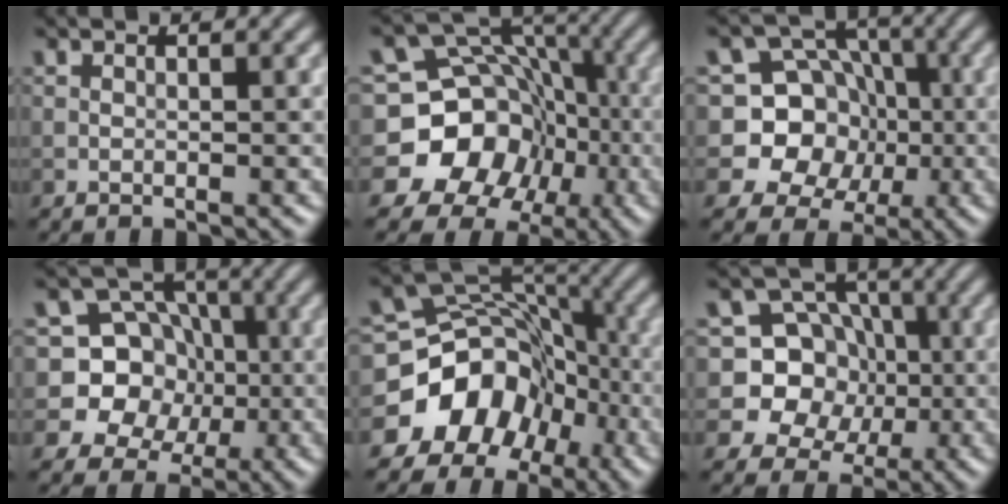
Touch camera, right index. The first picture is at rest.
{"total": 12.9, "force": [-3.9, 11.7, 3.9], "torque": [-0.066, 0.006, -0.088]}
{"total": 10.2, "force": [0.0, 9.6, 3.4], "torque": [-0.079, 0.046, -0.032]}
{"total": 10.2, "force": [0.4, 9.7, 3.3], "torque": [-0.075, 0.047, -0.025]}
{"total": 9.6, "force": [-4.4, 7.8, 3.5], "torque": [-0.048, 0.021, -0.088]}
{"total": 10.1, "force": [0.9, 9.5, 3.4], "torque": [-0.079, 0.047, -0.016]}